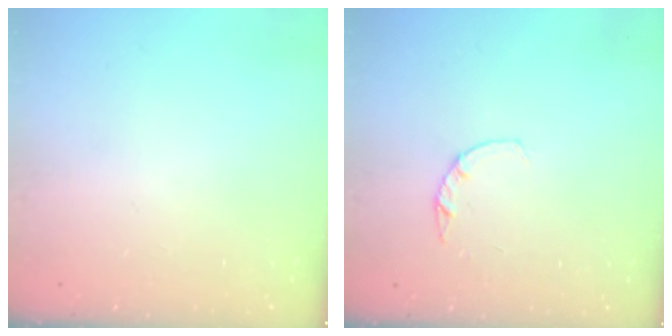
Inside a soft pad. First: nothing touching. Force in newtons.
{"total": 2.2, "press": 2.2, "slide": 0.4}